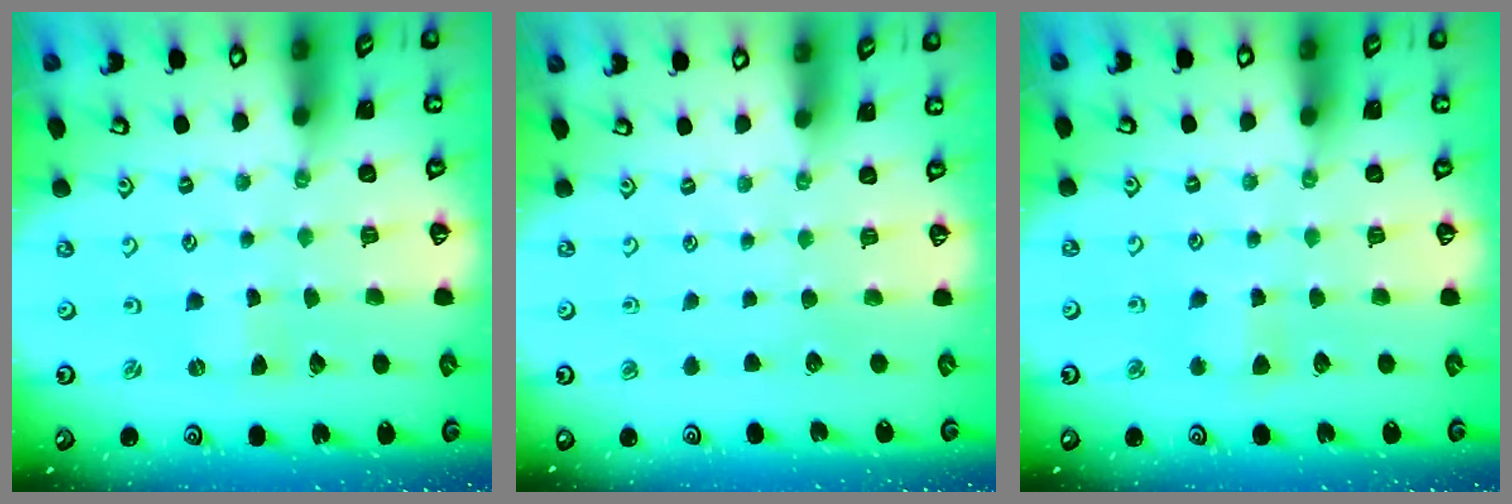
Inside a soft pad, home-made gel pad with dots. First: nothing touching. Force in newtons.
{"total": 0.0}
{"total": 4.7, "press": 4.7, "slide": 0.5}